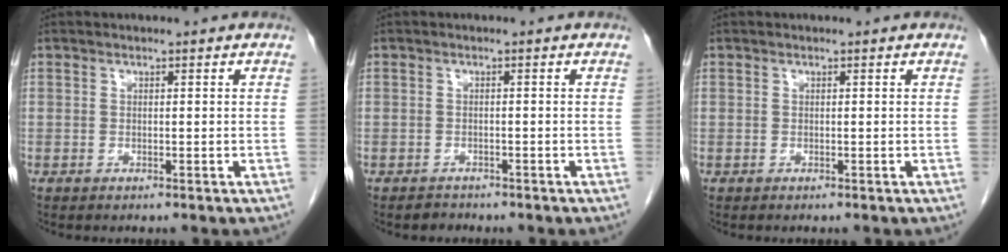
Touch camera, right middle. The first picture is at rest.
{"total": 1.3, "force": [-1.1, 0.7, -0.2], "torque": [-0.005, 0.001, -0.020]}
{"total": 0.0}